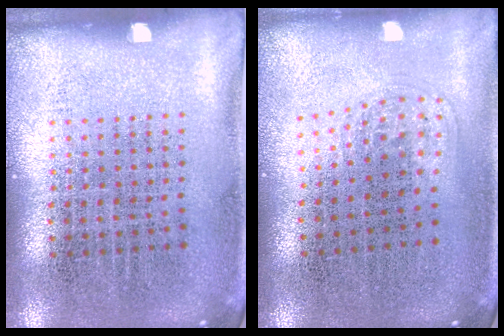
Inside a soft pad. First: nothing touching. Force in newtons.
{"total": 1.0, "press": 0.6, "slide": 0.8}